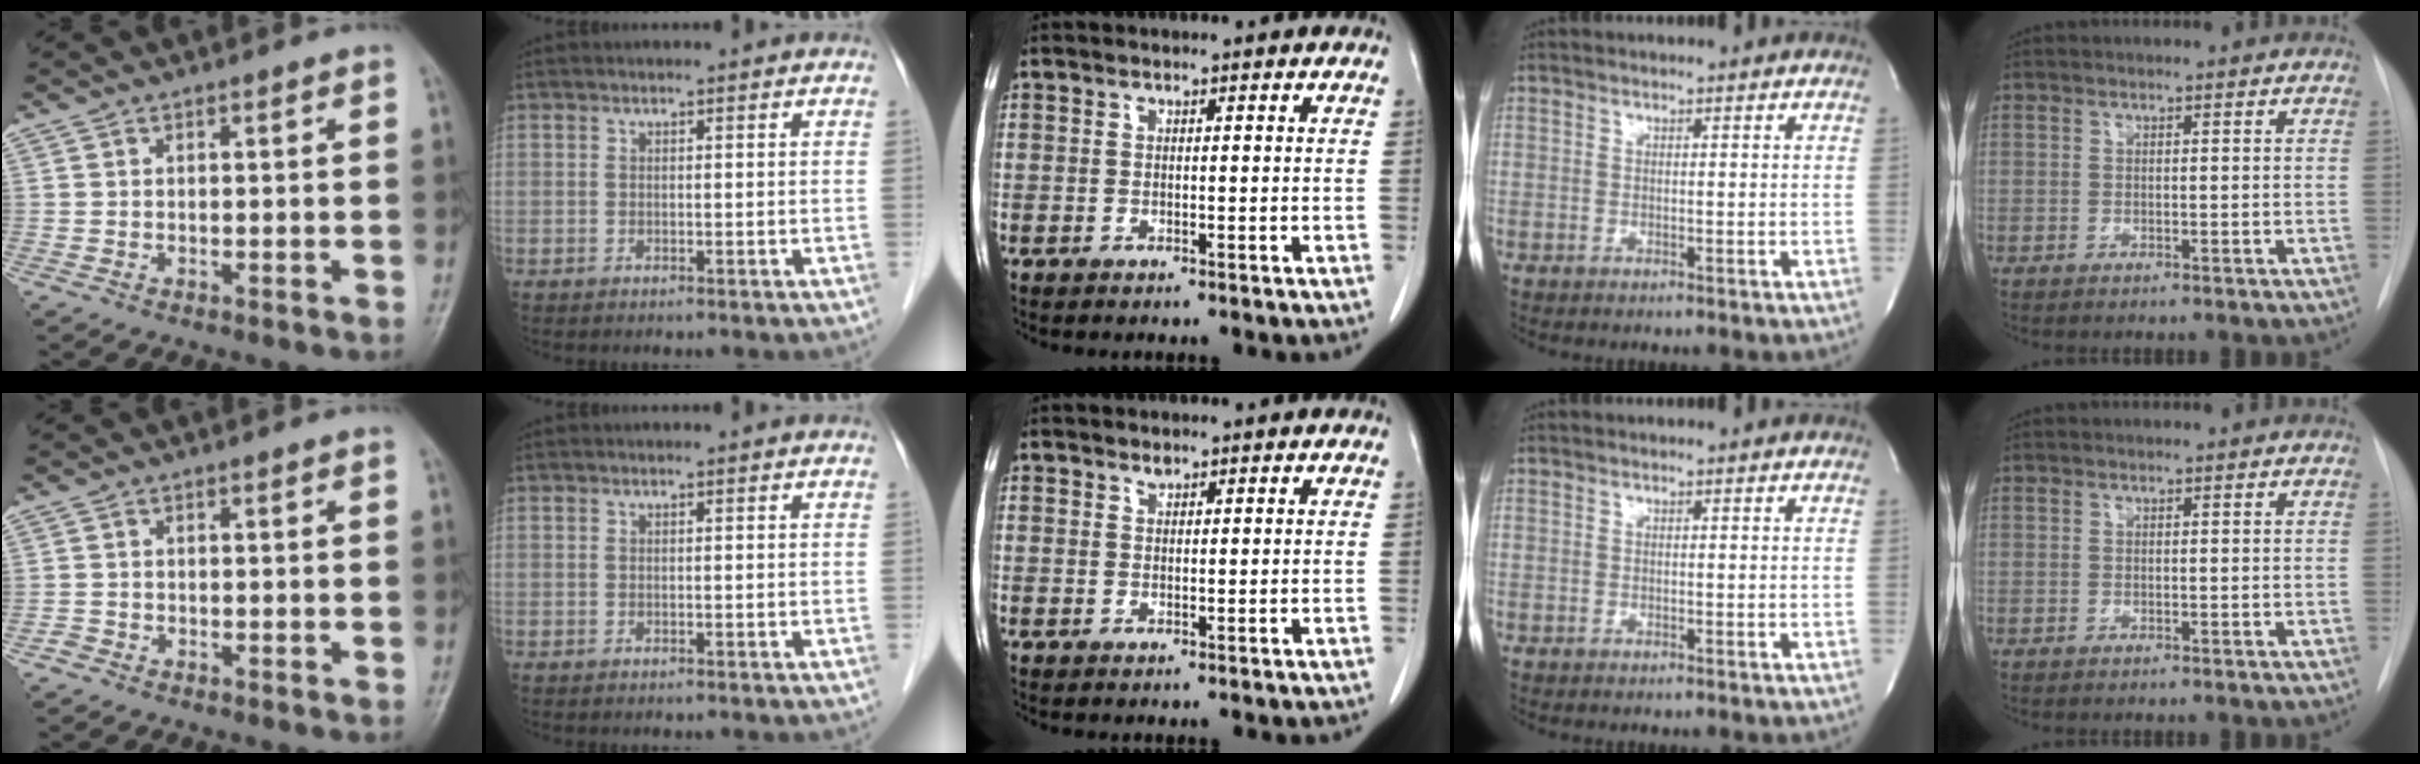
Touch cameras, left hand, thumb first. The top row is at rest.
{"thumb": {"total": 1.1, "force": [-0.9, 0.7, 0.0], "torque": [0.002, 0.002, -0.024]}, "middle": {"total": 0.7, "force": [0.7, 0.3, 0.1], "torque": [-0.006, -0.005, 0.012]}}